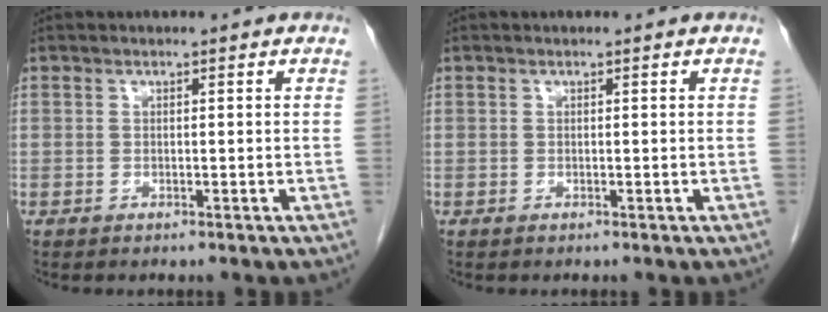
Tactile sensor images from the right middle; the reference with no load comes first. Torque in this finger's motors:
{"motor_torque": [0.00, 0.00, 0.00, 0.00]}